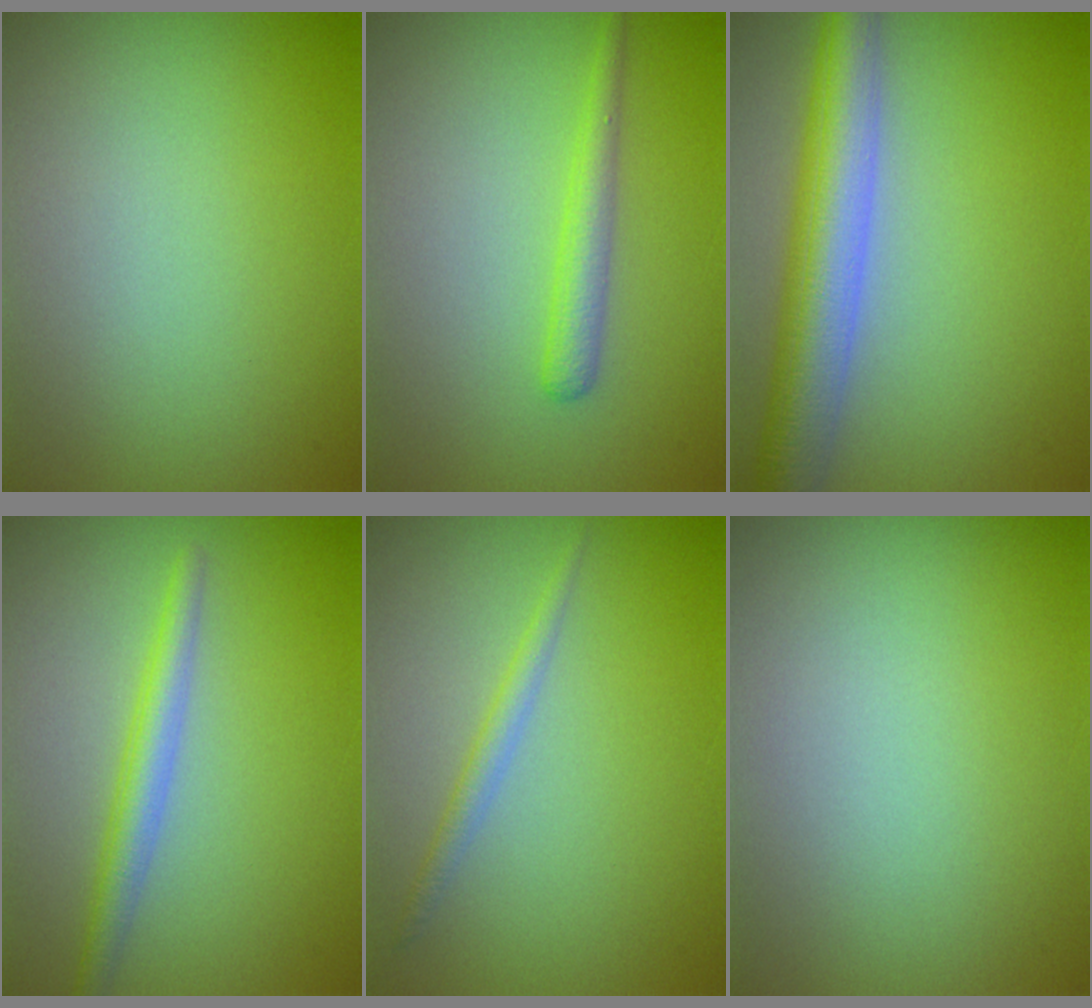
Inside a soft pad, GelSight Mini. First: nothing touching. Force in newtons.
{"total": 2.0, "press": 2.0, "slide": 0.1}
{"total": 7.1, "press": 7.1, "slide": 0.1}
{"total": 2.5, "press": 2.5, "slide": 0.0}
{"total": 1.4, "press": 1.4, "slide": 0.0}
{"total": 0.0}